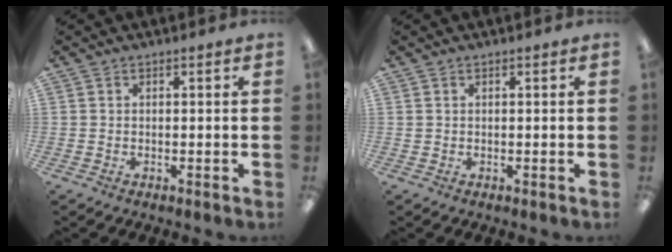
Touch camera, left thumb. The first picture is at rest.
{"total": 0.6, "force": [0.4, 0.5, 0.2], "torque": [-0.004, 0.003, 0.006]}